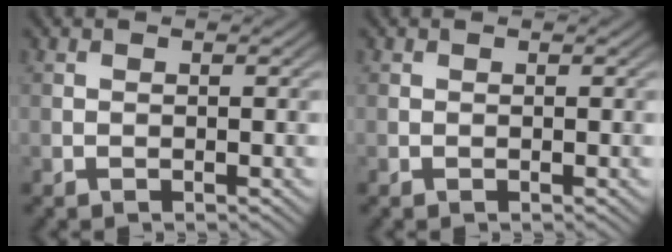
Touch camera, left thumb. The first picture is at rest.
{"total": 0.0}